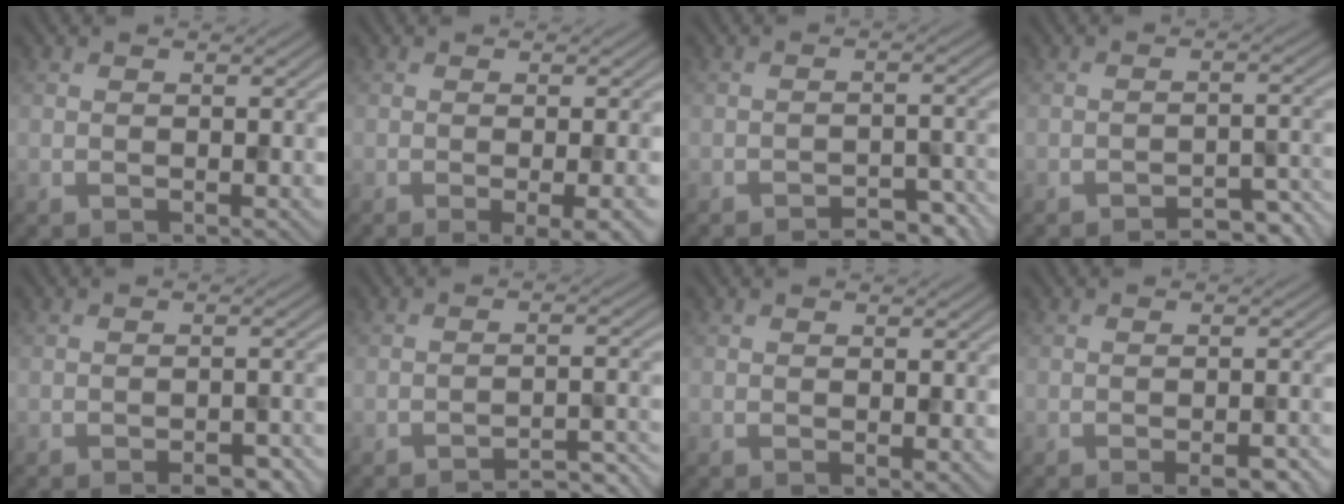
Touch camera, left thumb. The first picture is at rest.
{"total": 5.3, "force": [-2.2, 1.1, 4.7], "torque": [-0.063, -0.002, -0.026]}
{"total": 4.8, "force": [-4.0, 1.2, 2.3], "torque": [-0.033, 0.011, -0.052]}
{"total": 5.1, "force": [-4.1, 1.3, 2.6], "torque": [-0.034, 0.006, -0.052]}
{"total": 3.8, "force": [-2.7, 1.2, 2.4], "torque": [-0.033, 0.002, -0.031]}
{"total": 5.4, "force": [-4.8, 0.6, 2.4], "torque": [-0.035, 0.022, -0.065]}
{"total": 0.7, "force": [0.0, 0.1, 0.7], "torque": [-0.010, -0.002, 0.000]}
{"total": 3.9, "force": [-2.4, 0.9, 2.8], "torque": [-0.041, 0.001, -0.025]}